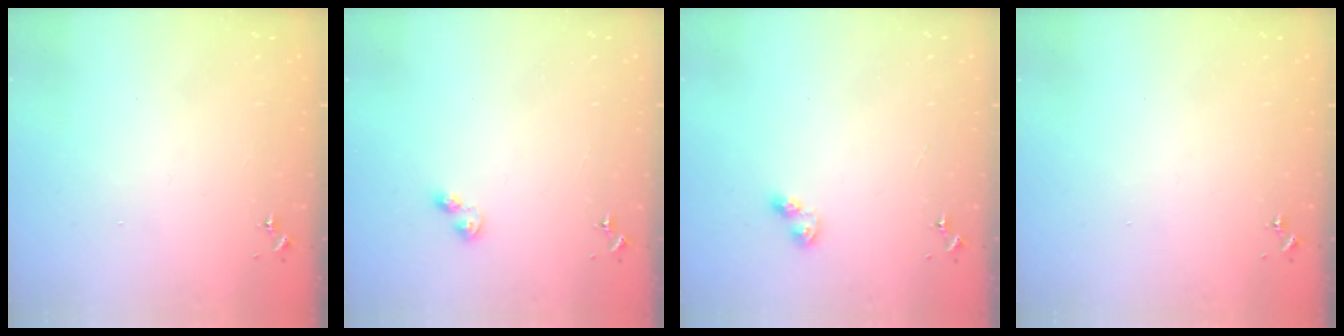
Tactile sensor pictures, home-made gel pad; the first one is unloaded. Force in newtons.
{"total": 4.1, "press": 4.1, "slide": 0.5}
{"total": 4.8, "press": 4.6, "slide": 1.2}
{"total": 0.0}